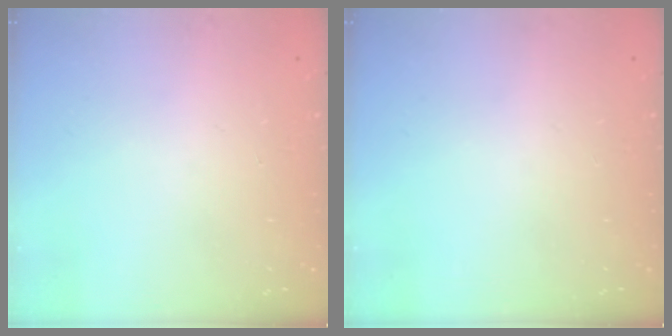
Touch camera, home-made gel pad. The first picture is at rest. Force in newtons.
{"total": 0.0}